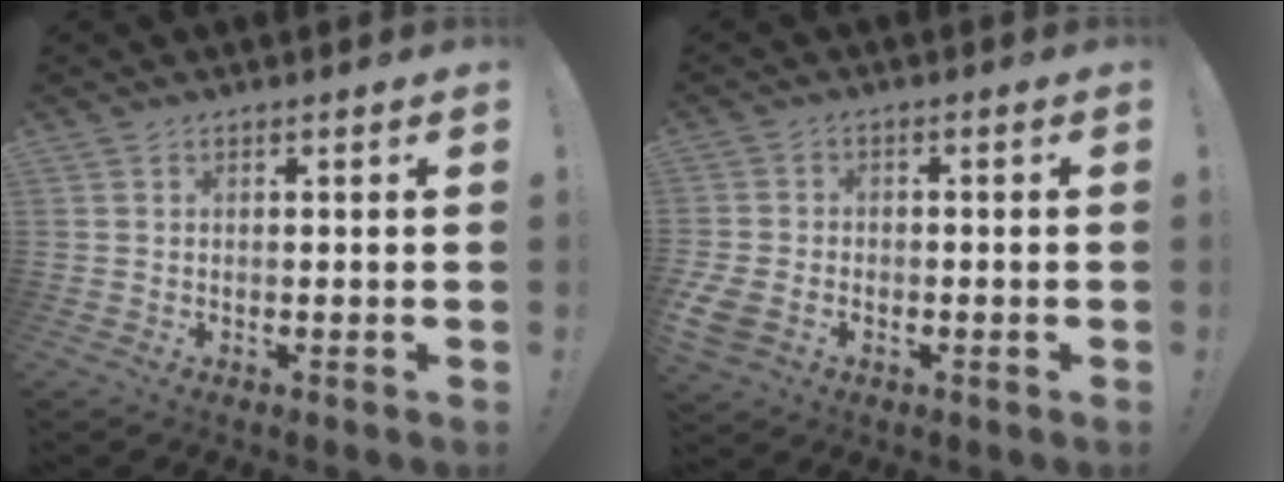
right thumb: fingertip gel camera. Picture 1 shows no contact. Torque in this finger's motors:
{"motor_torque": [0.83, 0.86, 0.87, -0.77, 0.10]}